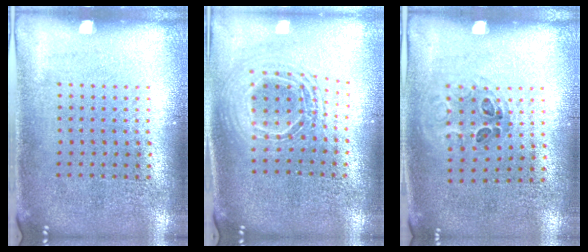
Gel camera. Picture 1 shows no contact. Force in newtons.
{"total": 1.8, "press": 1.5, "slide": 1.1}
{"total": 1.1, "press": 0.7, "slide": 0.8}